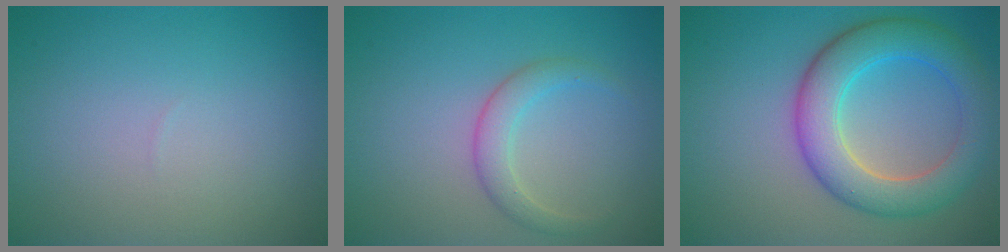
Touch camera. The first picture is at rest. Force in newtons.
{"total": 2.3, "press": 2.3, "slide": 0.1}
{"total": 6.8, "press": 6.8, "slide": 0.1}